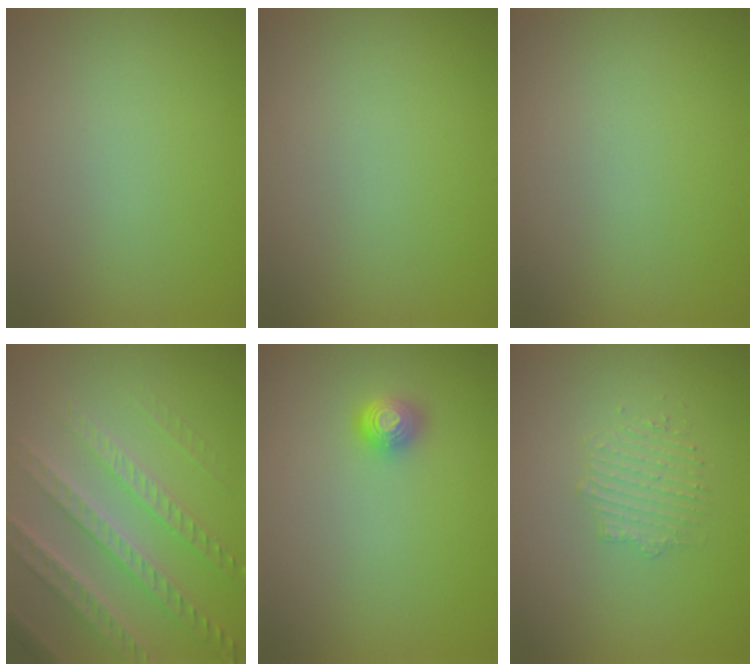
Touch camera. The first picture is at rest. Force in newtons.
{"total": 0.0}
{"total": 0.0}
{"total": 4.8, "press": 4.6, "slide": 1.3}
{"total": 1.4, "press": 1.4, "slide": 0.4}
{"total": 1.7, "press": 1.1, "slide": 1.3}